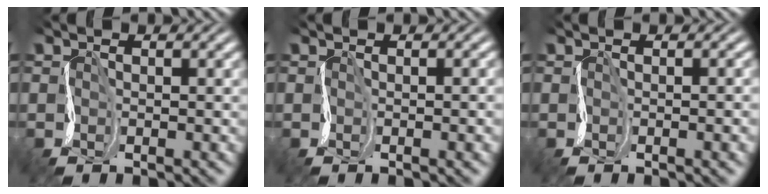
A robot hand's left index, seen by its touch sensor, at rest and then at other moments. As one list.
[{"total": 3.9, "force": [0.0, 1.8, 3.4], "torque": [-0.024, 0.014, -0.006]}, {"total": 4.8, "force": [-0.2, 2.3, 4.3], "torque": [-0.025, 0.016, -0.010]}]